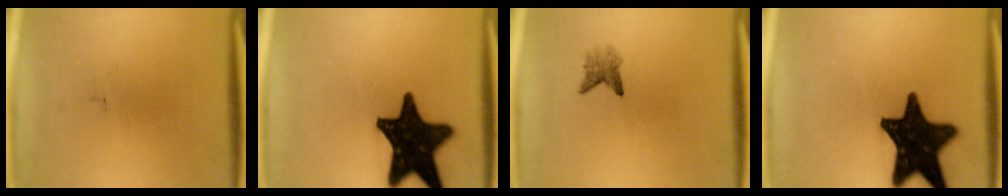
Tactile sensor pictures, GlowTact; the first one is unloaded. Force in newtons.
{"total": 18.9}
{"total": 2.0}
{"total": 18.9}